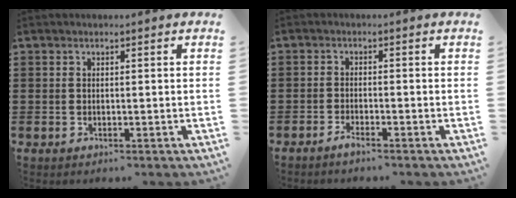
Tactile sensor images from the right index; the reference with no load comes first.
{"total": 1.4, "force": [-1.3, 0.0, 0.5], "torque": [-0.010, -0.002, -0.025]}